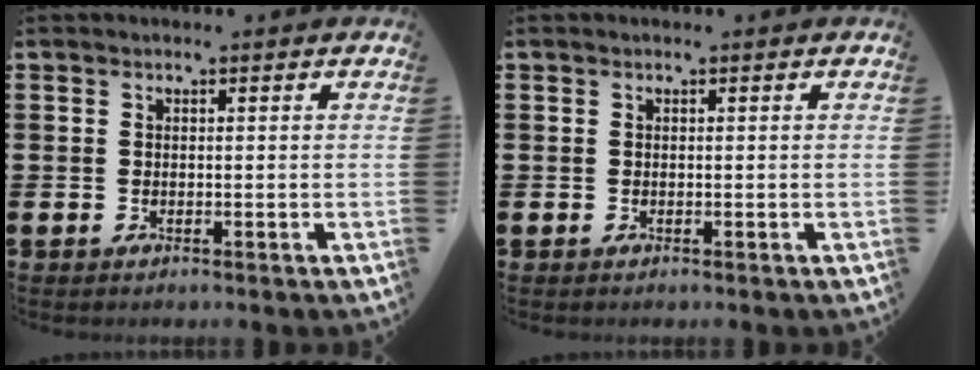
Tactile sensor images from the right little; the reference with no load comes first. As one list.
[{"total": 0.0}]